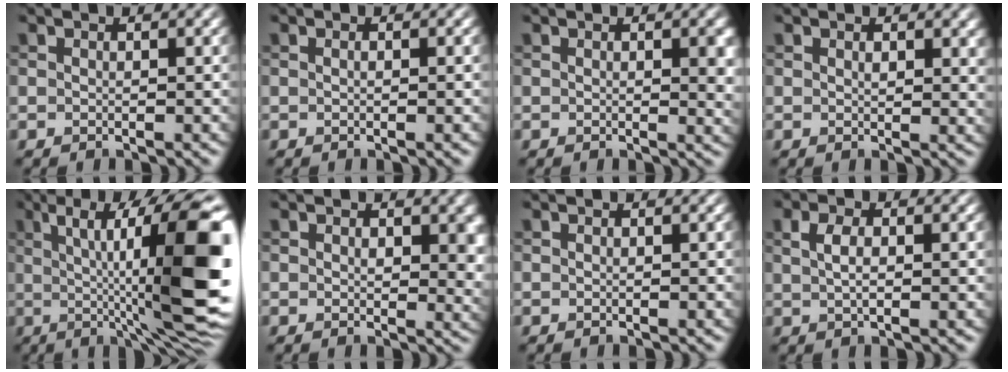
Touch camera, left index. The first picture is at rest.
{"total": 1.1, "force": [0.0, 0.3, 1.0], "torque": [-0.012, 0.002, -0.002]}
{"total": 2.5, "force": [0.4, 0.8, 2.3], "torque": [-0.024, -0.005, 0.006]}
{"total": 1.9, "force": [0.8, 1.0, 1.4], "torque": [-0.015, -0.004, 0.015]}
{"total": 15.9, "force": [1.4, 3.8, 15.4], "torque": [-0.201, 0.016, 0.020]}
{"total": 3.9, "force": [0.8, 2.3, 3.1], "torque": [-0.031, -0.007, 0.015]}
{"total": 0.0}
{"total": 3.0, "force": [0.7, 1.3, 2.6], "torque": [-0.048, 0.003, 0.009]}